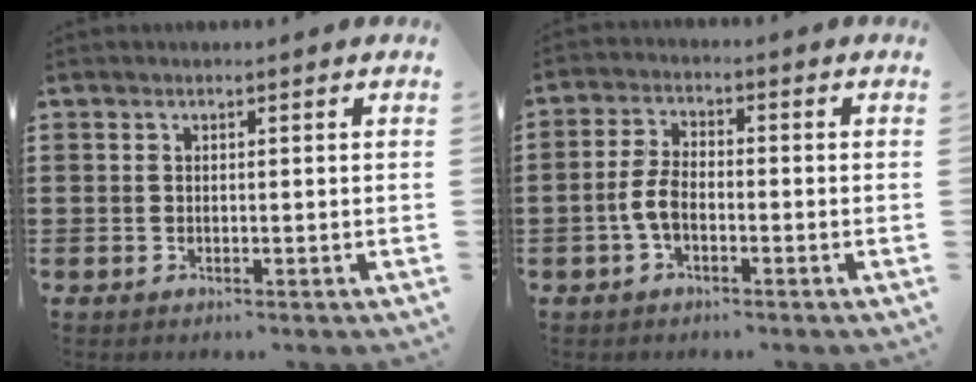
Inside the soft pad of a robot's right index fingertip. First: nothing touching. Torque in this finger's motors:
{"motor_torque": [1.07, 1.07, 0.09, 0.05]}